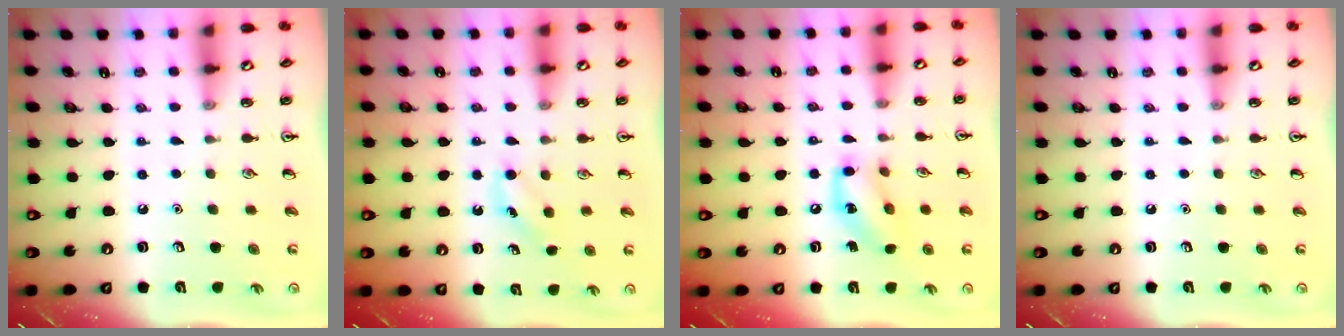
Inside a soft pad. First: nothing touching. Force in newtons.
{"total": 3.5, "press": 3.3, "slide": 1.0}
{"total": 11.5, "press": 11.3, "slide": 1.6}
{"total": 0.0}